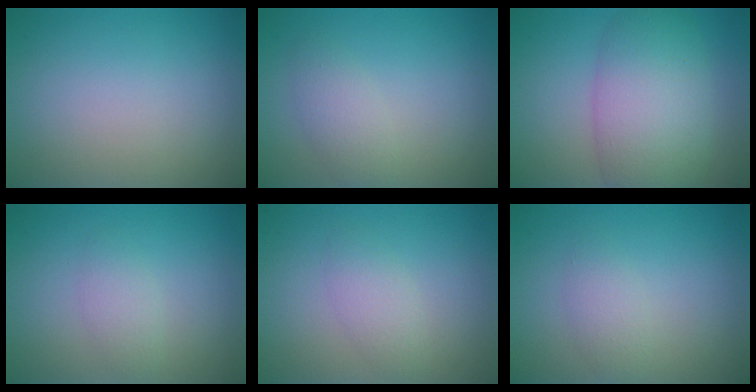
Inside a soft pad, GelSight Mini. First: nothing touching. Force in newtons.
{"total": 2.2, "press": 2.2, "slide": 0.1}
{"total": 8.2, "press": 8.1, "slide": 0.4}
{"total": 1.6, "press": 1.6, "slide": 0.1}
{"total": 1.7, "press": 1.7, "slide": 0.1}
{"total": 1.7, "press": 1.7, "slide": 0.0}